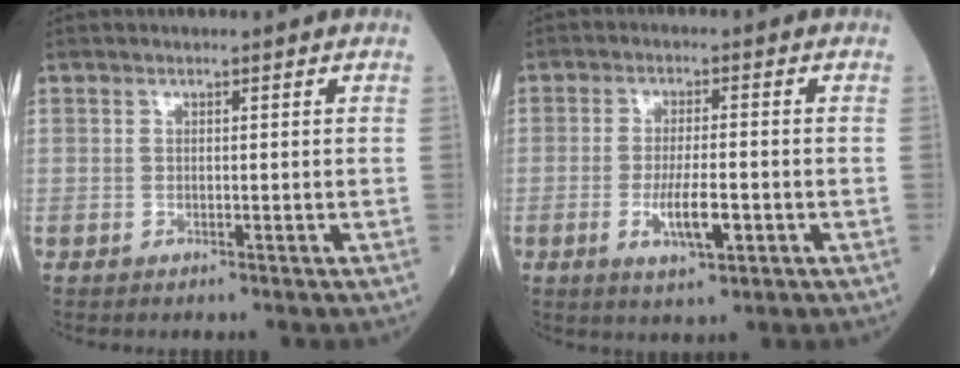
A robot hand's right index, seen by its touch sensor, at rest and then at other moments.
{"total": 6.0, "force": [-1.8, 1.3, 5.5], "torque": [-0.102, -0.007, -0.028]}